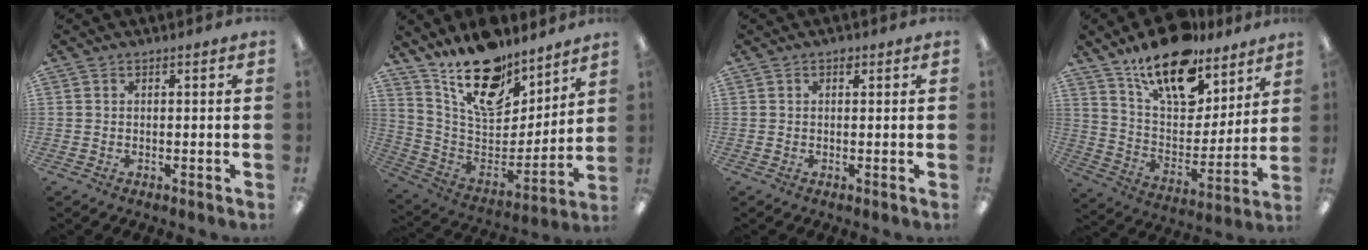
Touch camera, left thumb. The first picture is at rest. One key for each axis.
{"total": 19.8, "fx": 14.5, "fy": 9.5, "fz": 9.5, "tx": -0.163, "ty": -0.105, "tz": 0.260}
{"total": 1.0, "fx": 0.6, "fy": 0.7, "fz": 0.5, "tx": -0.003, "ty": -0.002, "tz": 0.009}
{"total": 17.8, "fx": 13.6, "fy": 7.7, "fz": 8.5, "tx": -0.154, "ty": -0.086, "tz": 0.241}